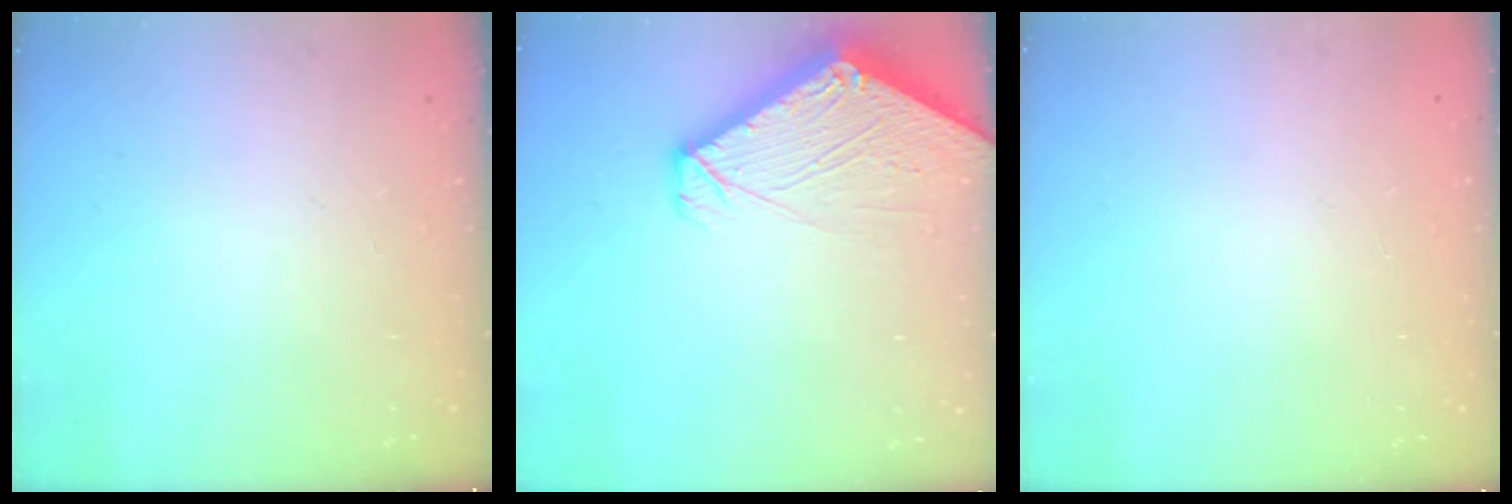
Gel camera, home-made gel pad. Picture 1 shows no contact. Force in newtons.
{"total": 4.9, "press": 4.9, "slide": 0.5}
{"total": 0.0}